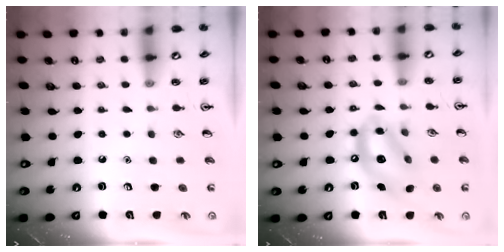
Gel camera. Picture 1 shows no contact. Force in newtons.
{"total": 13.3, "press": 12.7, "slide": 4.1}